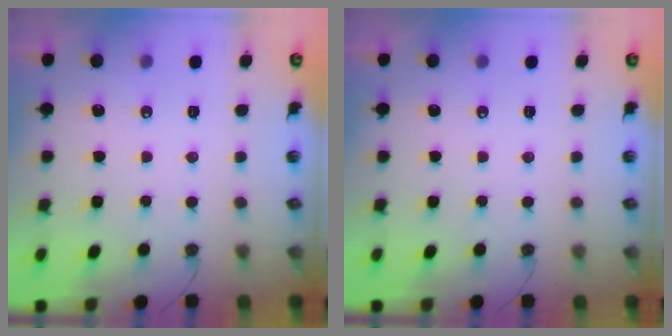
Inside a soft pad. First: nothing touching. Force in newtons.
{"total": 0.0}